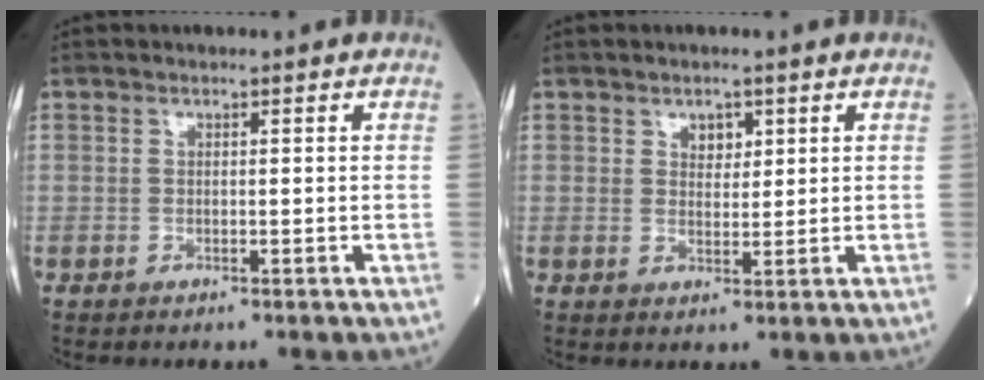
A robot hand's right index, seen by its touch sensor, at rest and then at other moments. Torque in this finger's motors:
{"motor_torque": [0.03, 0.05, 0.00, 0.02]}